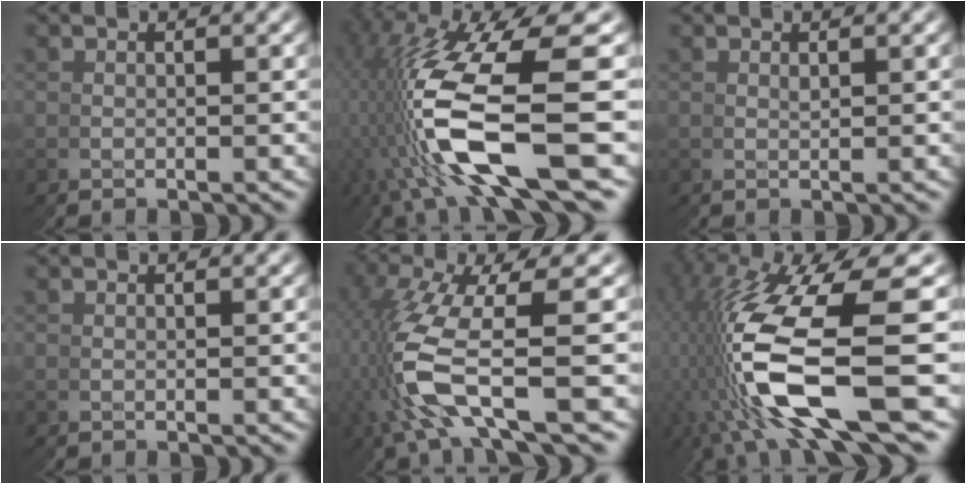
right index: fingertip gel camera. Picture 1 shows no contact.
{"total": 14.9, "force": [-0.2, 7.6, 12.8], "torque": [-0.259, -0.018, 0.006]}
{"total": 0.5, "force": [0.5, -0.1, 0.0], "torque": [0.000, 0.001, 0.012]}
{"total": 0.0}
{"total": 7.4, "force": [-0.8, 3.6, 6.4], "torque": [-0.166, -0.016, -0.008]}
{"total": 16.6, "force": [-0.4, 8.6, 14.1], "torque": [-0.286, -0.026, 0.008]}